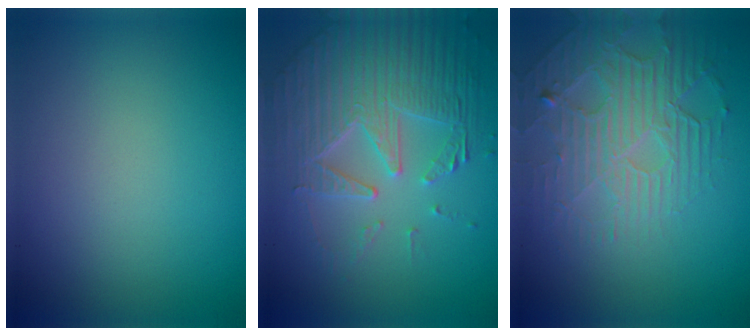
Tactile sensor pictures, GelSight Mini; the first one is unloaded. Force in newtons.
{"total": 6.5, "press": 5.1, "slide": 4.1}
{"total": 4.1, "press": 3.8, "slide": 1.6}